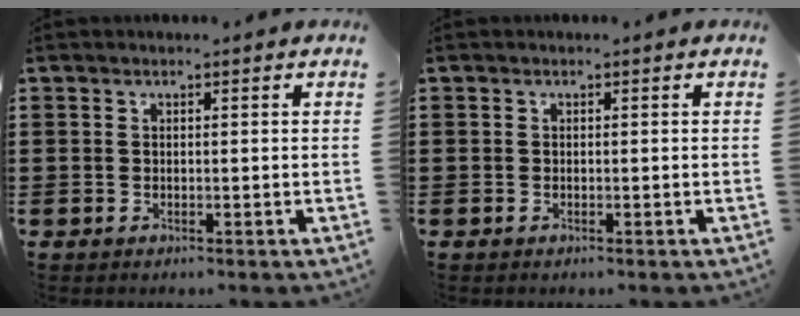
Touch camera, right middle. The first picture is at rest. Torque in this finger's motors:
{"motor_torque": [0.14, -0.08, 0.02, 0.01]}